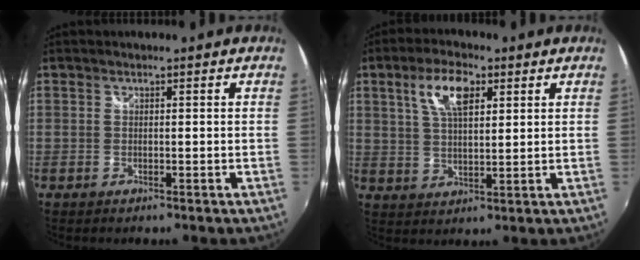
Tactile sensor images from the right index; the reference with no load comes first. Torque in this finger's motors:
{"motor_torque": [0.76, 0.58, 0.32, 0.12]}